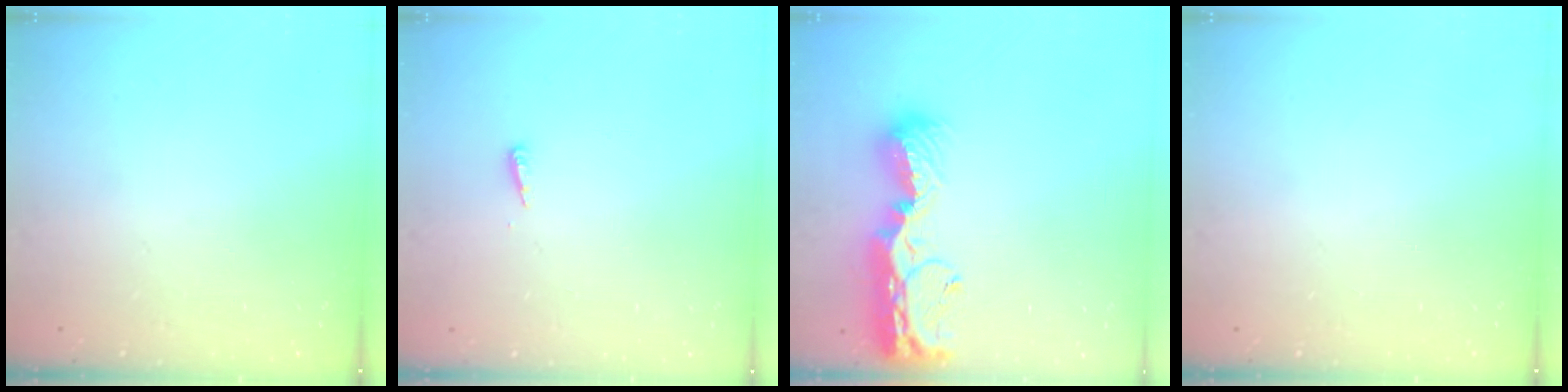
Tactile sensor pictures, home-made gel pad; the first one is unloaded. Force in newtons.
{"total": 3.8, "press": 3.7, "slide": 0.6}
{"total": 15.0, "press": 15.0, "slide": 1.2}
{"total": 0.0}